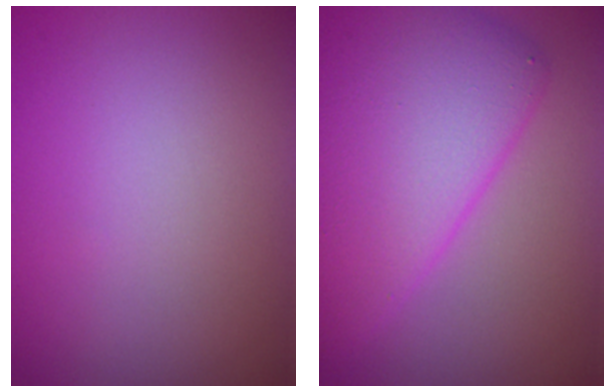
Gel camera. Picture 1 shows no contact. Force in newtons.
{"total": 8.1, "press": 8.1, "slide": 0.2}